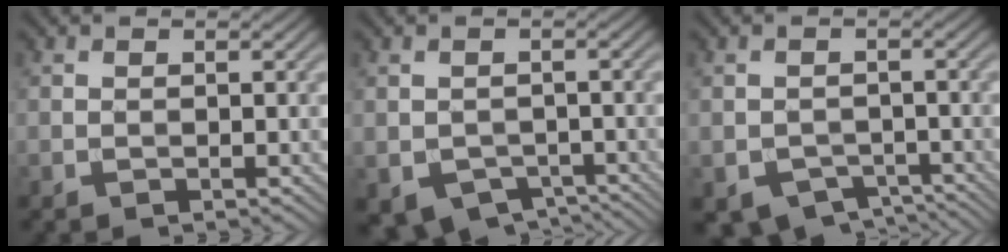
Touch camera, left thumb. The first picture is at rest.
{"total": 4.7, "force": [-2.6, 3.3, 2.1], "torque": [-0.043, -0.022, -0.035]}
{"total": 4.5, "force": [-3.0, 2.9, 1.7], "torque": [-0.029, -0.019, -0.045]}